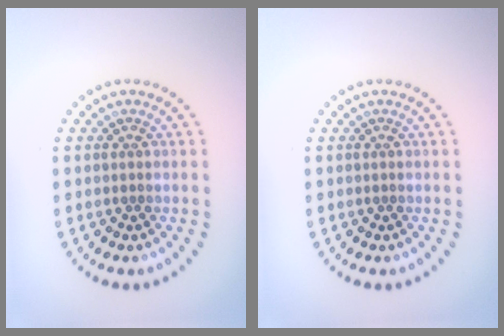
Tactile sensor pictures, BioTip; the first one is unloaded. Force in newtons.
{"total": 0.0}